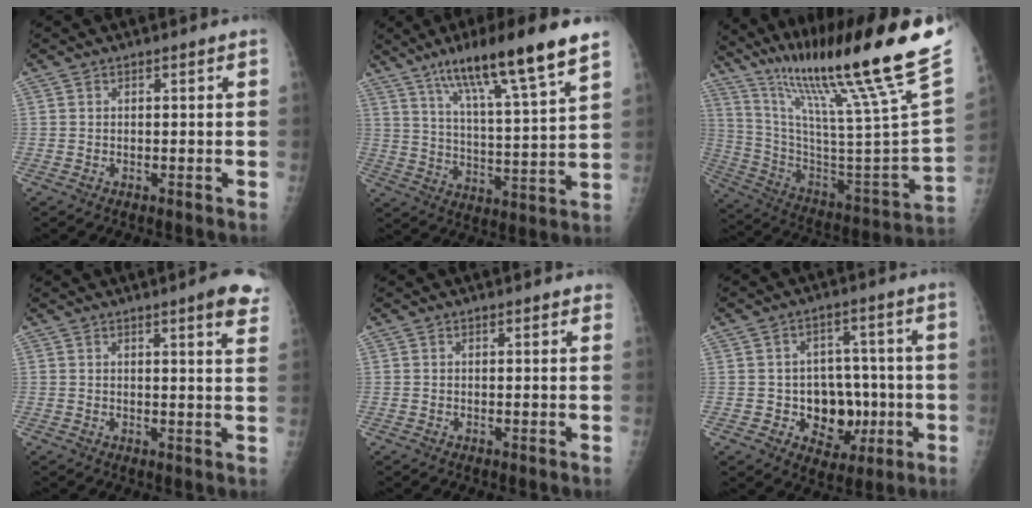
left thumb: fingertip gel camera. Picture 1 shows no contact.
{"total": 18.3, "force": [11.8, 1.8, 13.9], "torque": [-0.216, -0.047, 0.194]}
{"total": 35.0, "force": [24.8, 2.1, 24.6], "torque": [-0.378, -0.111, 0.391]}
{"total": 7.1, "force": [4.6, 0.9, 5.4], "torque": [-0.055, -0.014, 0.043]}
{"total": 0.8, "force": [0.6, 0.4, 0.4], "torque": [-0.004, -0.002, 0.003]}
{"total": 10.8, "force": [-2.3, 8.5, 6.3], "torque": [-0.036, 0.020, -0.025]}